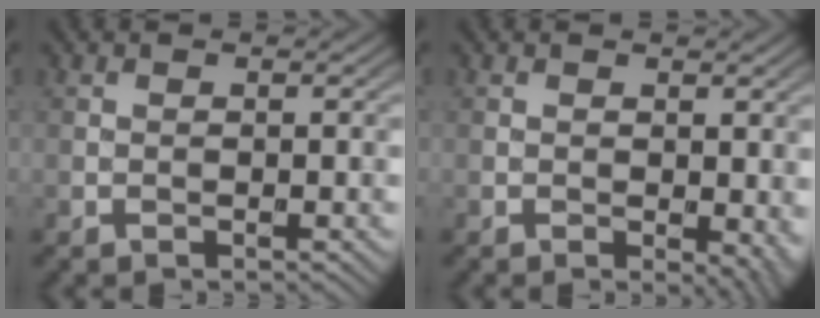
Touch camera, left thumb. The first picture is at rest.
{"total": 2.5, "force": [-0.3, 1.4, 2.0], "torque": [-0.018, -0.005, -0.002]}